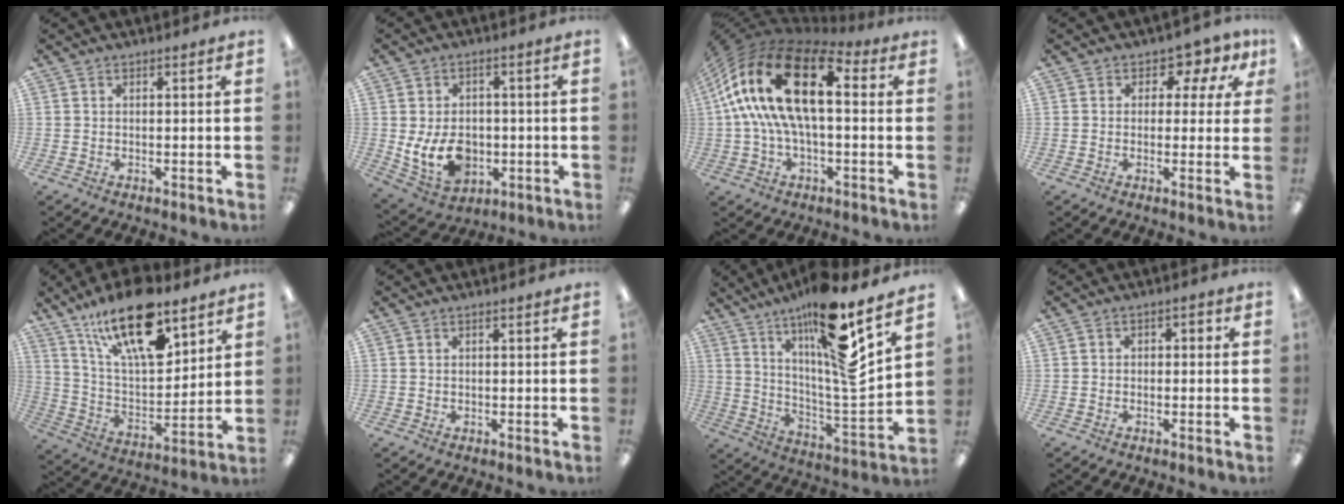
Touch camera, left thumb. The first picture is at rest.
{"total": 10.6, "force": [-2.0, 7.8, 6.8], "torque": [-0.137, 0.009, -0.032]}
{"total": 22.2, "force": [5.8, 10.4, 18.7], "torque": [-0.375, -0.020, 0.096]}
{"total": 4.8, "force": [1.7, 3.6, 2.7], "torque": [-0.041, -0.001, 0.025]}
{"total": 22.2, "force": [14.5, 8.6, 14.5], "torque": [-0.246, -0.075, 0.247]}
{"total": 0.0}
{"total": 18.9, "force": [12.4, 2.2, 14.1], "torque": [-0.241, -0.080, 0.191]}
{"total": 2.4, "force": [-1.8, 1.3, 0.9], "torque": [-0.011, 0.013, -0.034]}